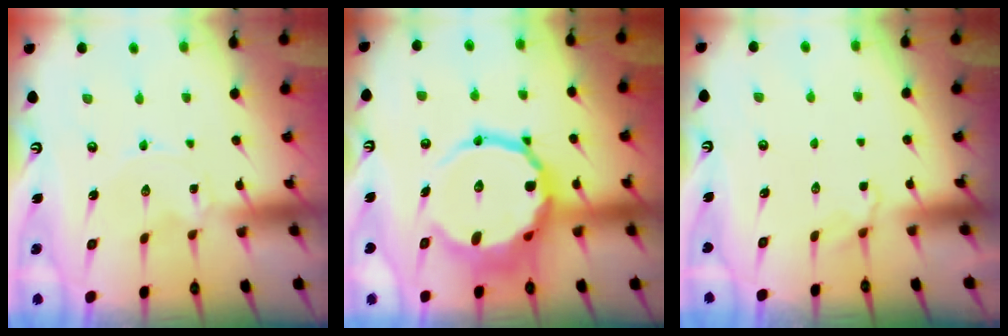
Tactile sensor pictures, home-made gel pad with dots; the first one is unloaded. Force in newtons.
{"total": 18.5, "press": 18.1, "slide": 3.7}
{"total": 2.2, "press": 1.5, "slide": 1.6}